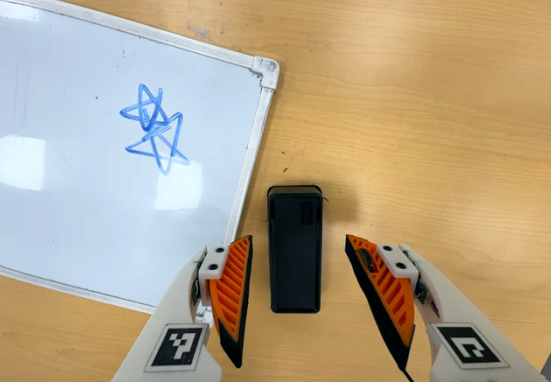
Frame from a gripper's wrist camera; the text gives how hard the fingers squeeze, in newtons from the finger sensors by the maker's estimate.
{"total": 0.0}